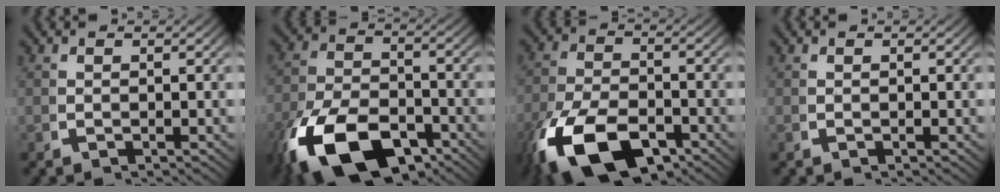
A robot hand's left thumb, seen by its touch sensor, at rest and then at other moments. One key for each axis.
{"total": 11.6, "fx": -5.6, "fy": 6.8, "fz": 7.6, "tx": -0.143, "ty": -0.047, "tz": -0.073}
{"total": 10.4, "fx": -5.0, "fy": 5.9, "fz": 7.0, "tx": -0.143, "ty": -0.041, "tz": -0.063}
{"total": 0.0}